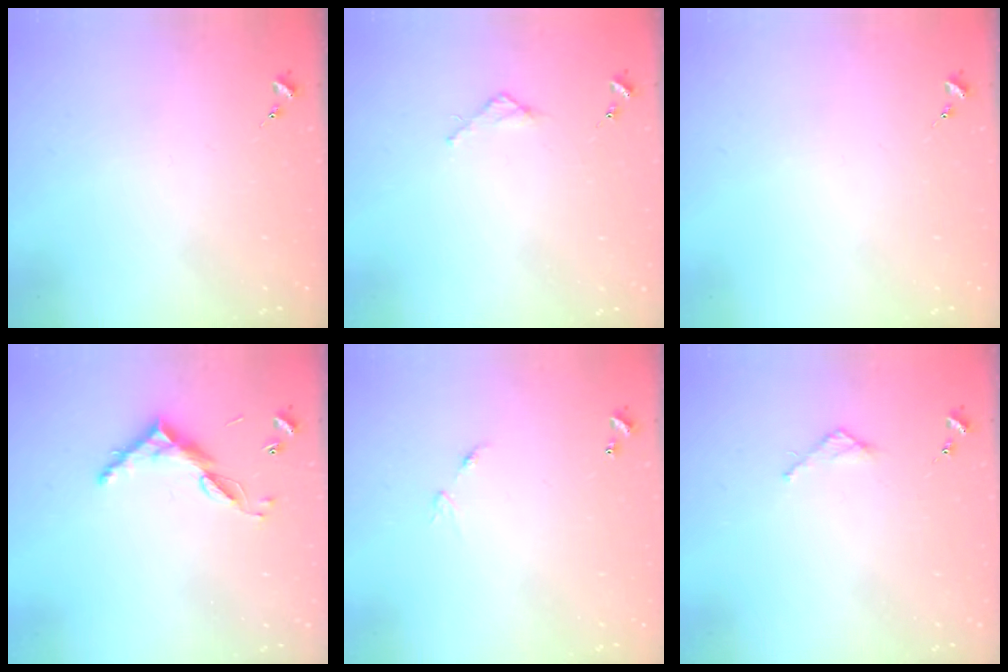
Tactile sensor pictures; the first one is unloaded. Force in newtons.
{"total": 2.4, "press": 2.3, "slide": 0.3}
{"total": 0.0}
{"total": 8.7, "press": 8.7, "slide": 0.5}
{"total": 5.6, "press": 5.5, "slide": 0.6}
{"total": 2.7, "press": 2.7, "slide": 0.2}